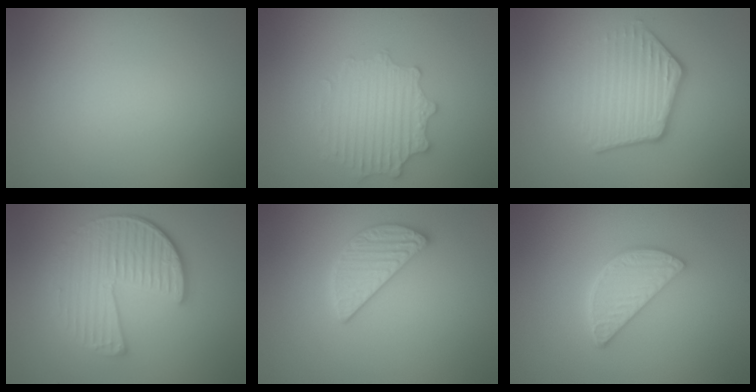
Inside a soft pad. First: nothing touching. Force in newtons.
{"total": 2.9, "press": 2.9, "slide": 0.6}
{"total": 4.1, "press": 3.1, "slide": 2.6}
{"total": 5.4, "press": 4.1, "slide": 3.6}
{"total": 2.8, "press": 2.7, "slide": 0.7}
{"total": 4.0, "press": 3.2, "slide": 2.5}